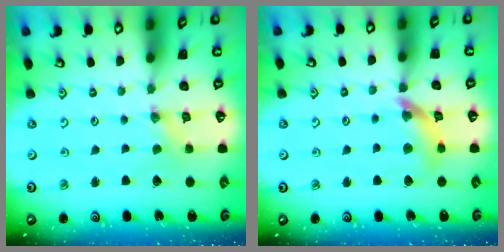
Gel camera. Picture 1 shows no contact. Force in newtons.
{"total": 11.8, "press": 11.7, "slide": 1.5}